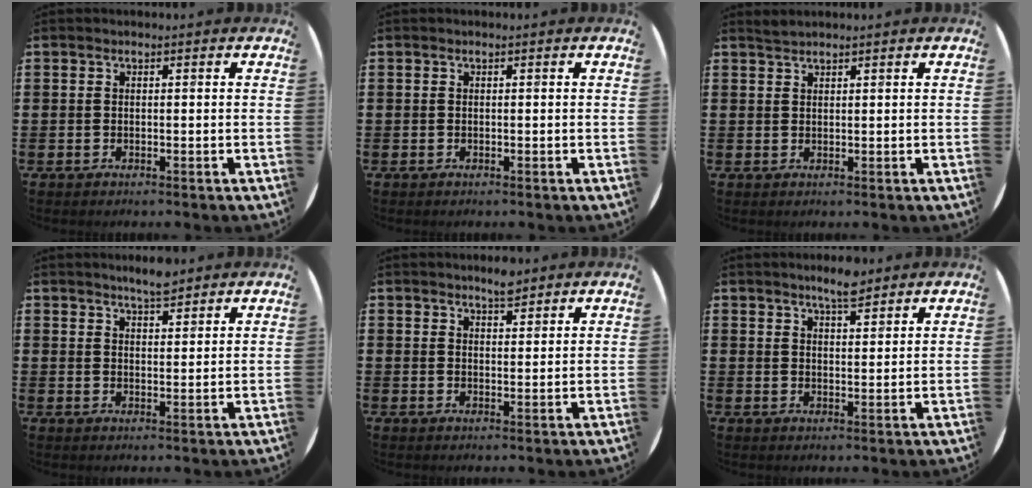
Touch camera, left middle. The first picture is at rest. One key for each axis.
{"total": 0.0}
{"total": 1.1, "fx": 1.1, "fy": 0.0, "fz": 0.0, "tx": -0.001, "ty": 0.001, "tz": 0.021}
{"total": 3.5, "fx": 3.4, "fy": 0.5, "fz": 0.8, "tx": -0.020, "ty": -0.006, "tz": 0.061}
{"total": 2.8, "fx": 2.7, "fy": 0.5, "fz": 0.8, "tx": -0.009, "ty": -0.005, "tz": 0.048}
{"total": 4.2, "fx": 3.8, "fy": 0.7, "fz": 1.6, "tx": -0.029, "ty": -0.010, "tz": 0.066}